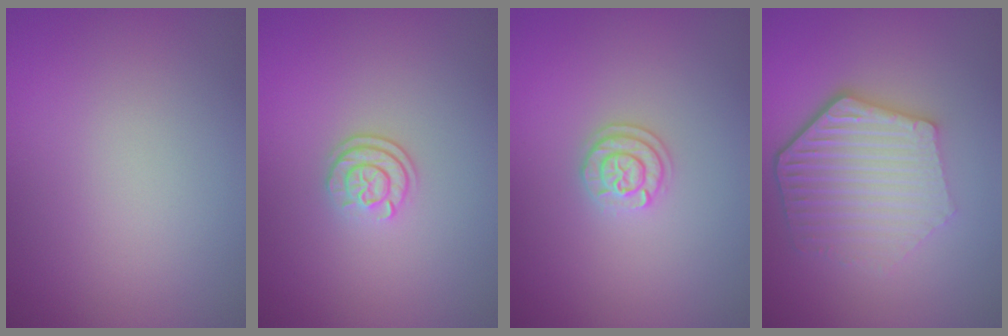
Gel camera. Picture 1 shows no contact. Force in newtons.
{"total": 2.2, "press": 1.7, "slide": 1.4}
{"total": 2.0, "press": 1.9, "slide": 0.8}
{"total": 6.0, "press": 4.5, "slide": 4.0}